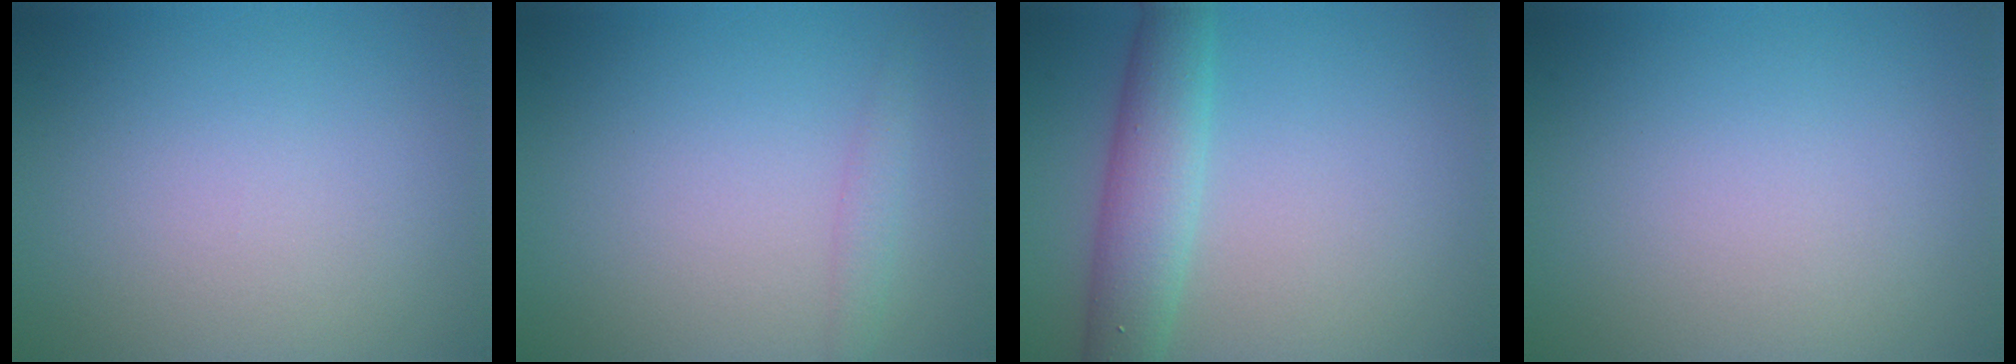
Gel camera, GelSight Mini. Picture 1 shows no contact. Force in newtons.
{"total": 1.2, "press": 1.2, "slide": 0.1}
{"total": 4.8, "press": 4.8, "slide": 0.2}
{"total": 0.0}